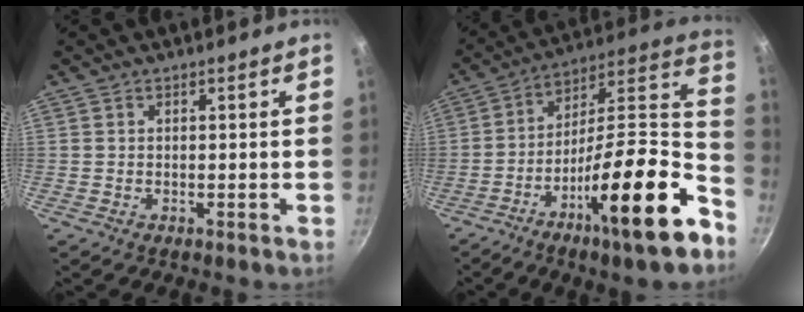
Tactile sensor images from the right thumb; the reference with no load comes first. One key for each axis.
{"total": 24.9, "fx": -11.7, "fy": 5.7, "fz": 21.2, "tx": -0.280, "ty": 0.067, "tz": -0.203}